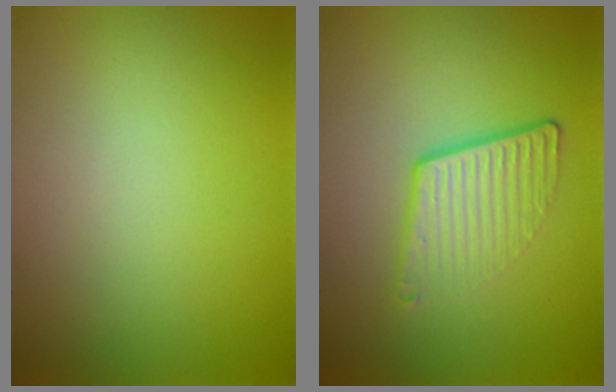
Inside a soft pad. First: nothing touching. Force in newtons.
{"total": 3.9, "press": 2.7, "slide": 2.8}